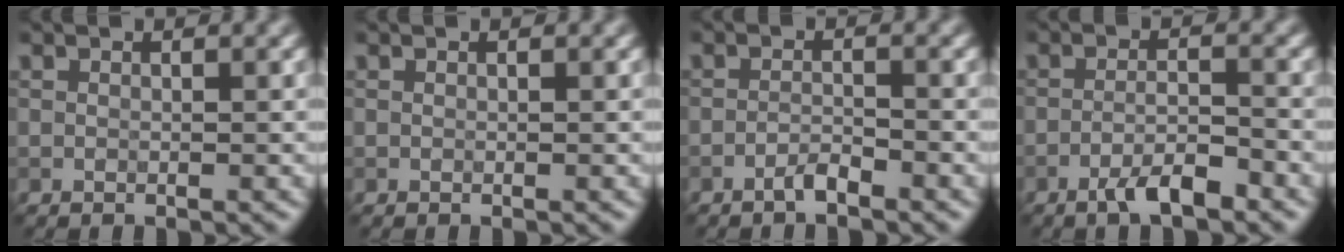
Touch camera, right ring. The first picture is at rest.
{"total": 0.0}
{"total": 1.5, "force": [-1.2, 0.2, 0.9], "torque": [-0.017, 0.004, -0.026]}
{"total": 3.3, "force": [-2.2, 0.6, 2.3], "torque": [-0.044, 0.006, -0.046]}